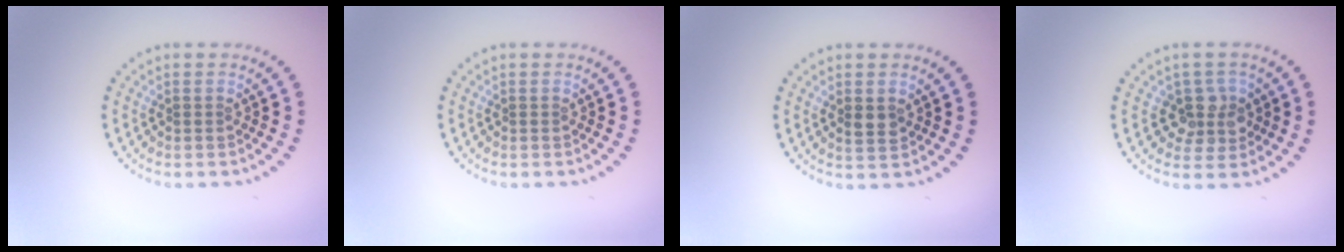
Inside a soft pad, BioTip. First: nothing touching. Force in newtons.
{"total": 0.0}
{"total": 1.6, "press": 1.6, "slide": 0.2}
{"total": 3.0, "press": 2.6, "slide": 1.4}